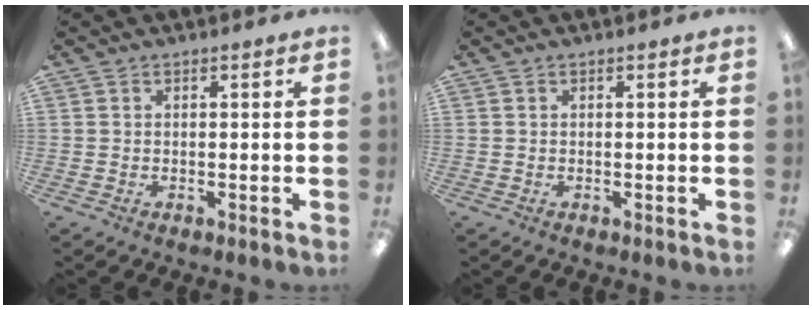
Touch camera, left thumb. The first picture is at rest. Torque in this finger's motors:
{"motor_torque": [-0.11, 0.00, -0.06, 0.03, 0.00]}